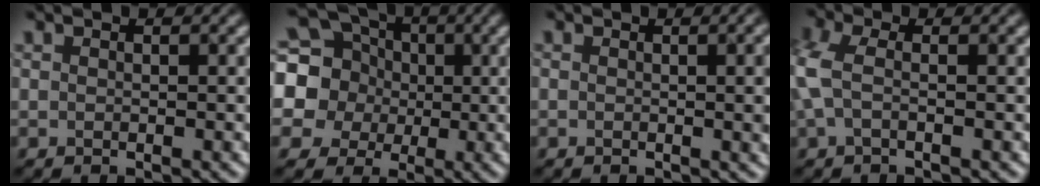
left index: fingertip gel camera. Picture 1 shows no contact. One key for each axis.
{"total": 12.1, "fx": 1.1, "fy": 11.2, "fz": 4.4, "tx": -0.138, "ty": 0.026, "tz": 0.005}
{"total": 5.8, "fx": 0.7, "fy": 2.7, "fz": 5.1, "tx": -0.016, "ty": 0.032, "tz": -0.007}
{"total": 3.2, "fx": -0.5, "fy": 1.5, "fz": 2.7, "tx": -0.081, "ty": 0.012, "tz": -0.009}